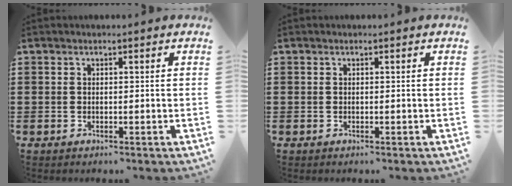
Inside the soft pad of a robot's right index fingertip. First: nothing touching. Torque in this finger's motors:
{"motor_torque": [0.00, 0.00, 0.00, 0.00]}